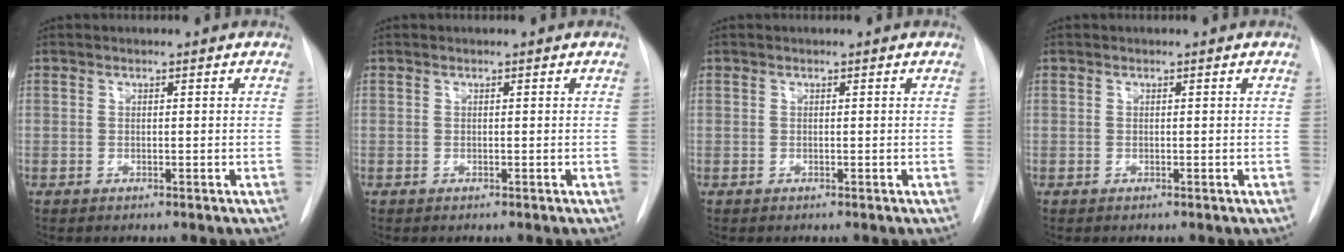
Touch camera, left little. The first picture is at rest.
{"total": 0.0}
{"total": 0.0}
{"total": 0.0}